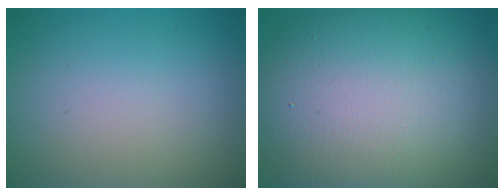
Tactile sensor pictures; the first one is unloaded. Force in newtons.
{"total": 15.1, "press": 15.1, "slide": 1.2}